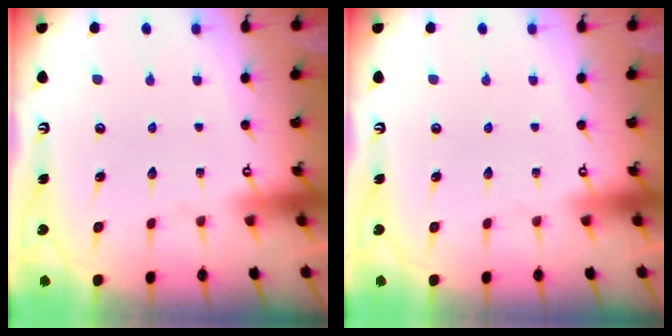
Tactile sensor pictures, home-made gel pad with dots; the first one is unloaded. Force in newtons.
{"total": 0.0}